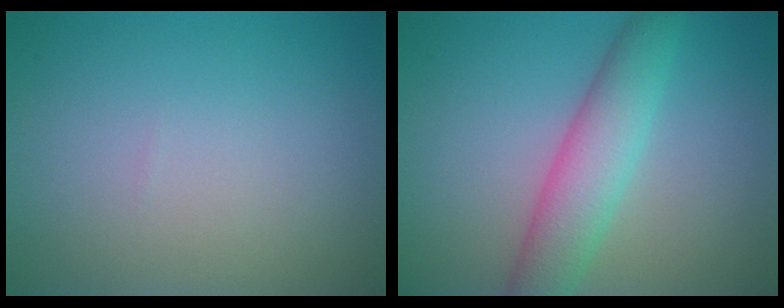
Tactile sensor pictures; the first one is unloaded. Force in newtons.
{"total": 4.8, "press": 4.8, "slide": 0.2}